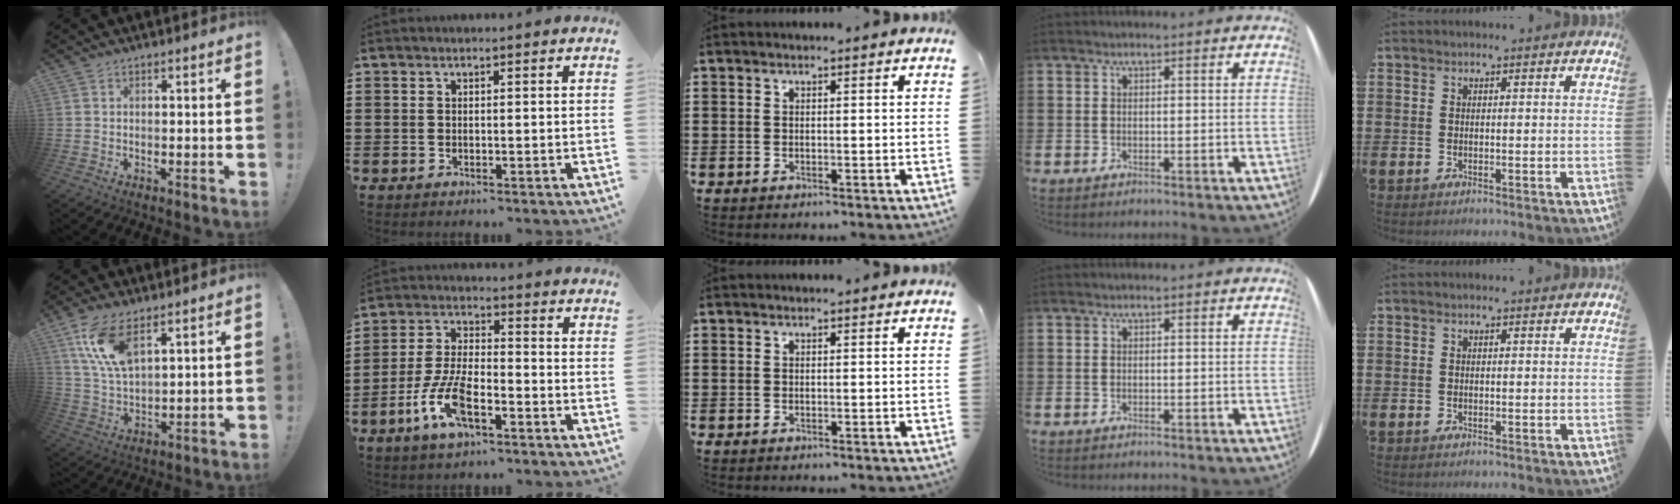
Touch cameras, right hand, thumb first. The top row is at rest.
{"thumb": {"total": 12.0, "force": [7.1, 5.1, 8.3], "torque": [-0.185, -0.021, 0.131]}, "index": {"total": 8.8, "force": [-4.3, 3.3, 7.0], "torque": [-0.167, -0.006, -0.084]}}